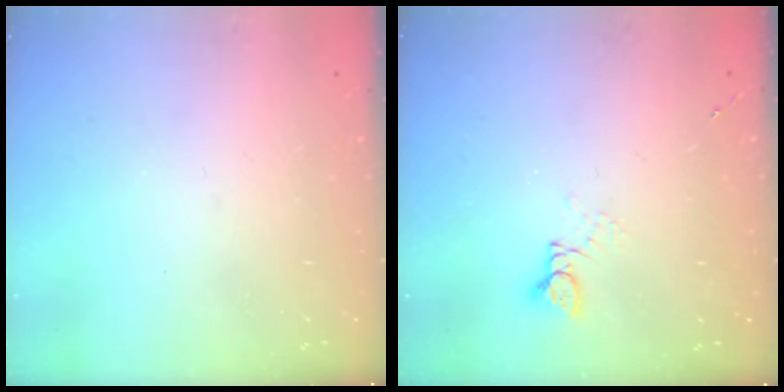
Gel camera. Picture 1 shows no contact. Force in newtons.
{"total": 2.4, "press": 2.4, "slide": 0.3}